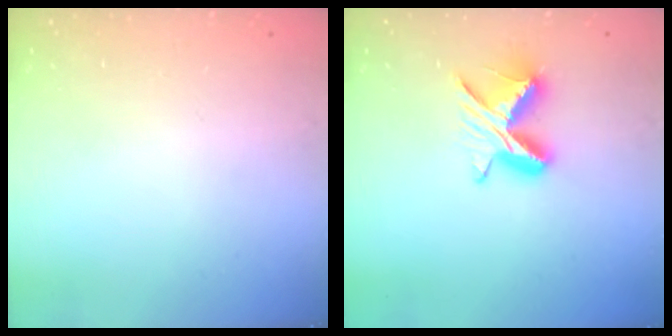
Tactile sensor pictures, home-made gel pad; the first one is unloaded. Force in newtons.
{"total": 8.7, "press": 8.7, "slide": 0.6}